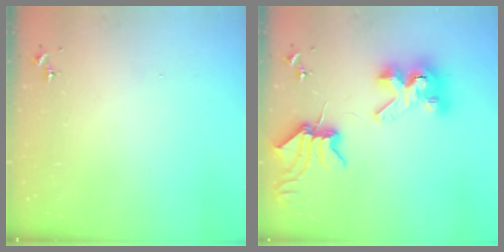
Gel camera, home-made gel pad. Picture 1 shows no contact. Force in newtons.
{"total": 10.7, "press": 10.6, "slide": 1.2}